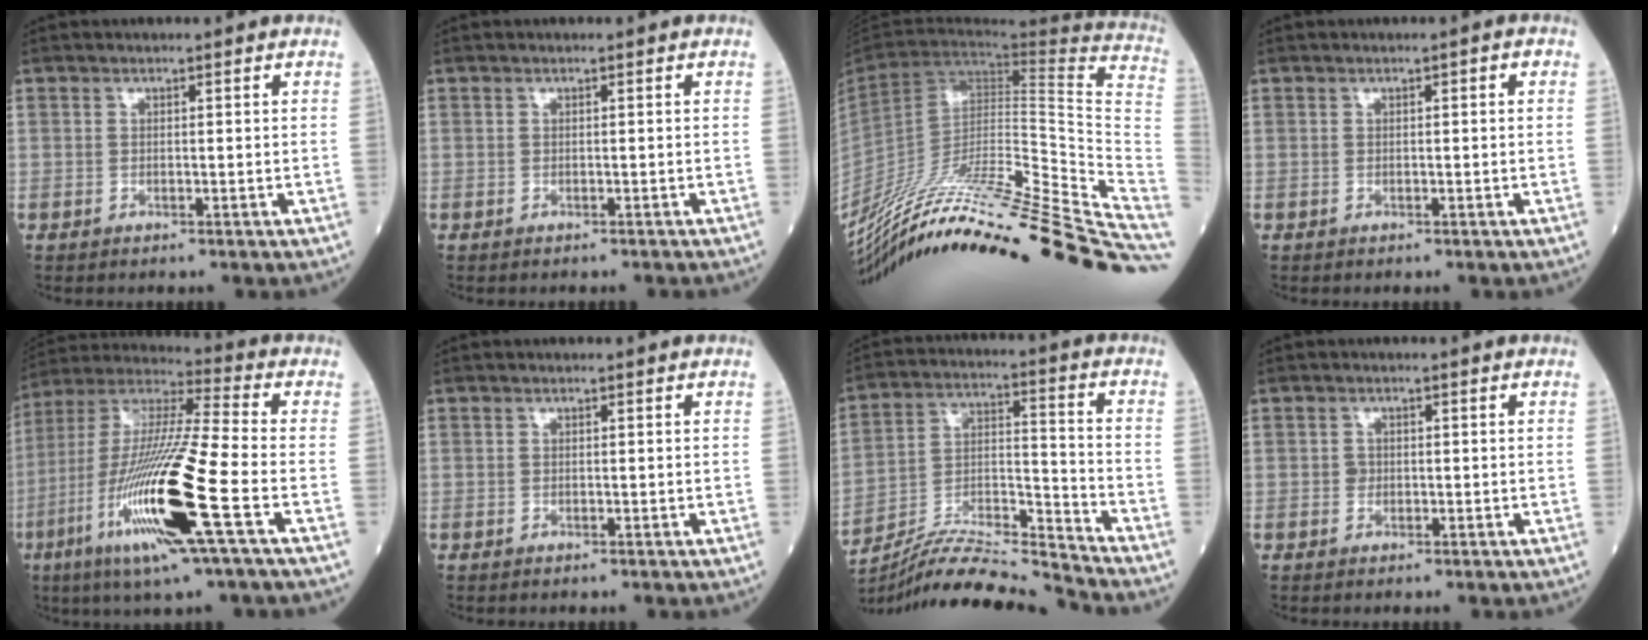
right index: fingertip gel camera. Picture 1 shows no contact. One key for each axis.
{"total": 1.1, "fx": -1.1, "fy": 0.0, "fz": 0.3, "tx": -0.002, "ty": -0.001, "tz": -0.014}
{"total": 40.2, "fx": -32.7, "fy": 0.3, "fz": 23.5, "tx": -0.250, "ty": -0.075, "tz": -0.485}
{"total": 0.8, "fx": 0.2, "fy": 0.2, "fz": 0.8, "tx": -0.012, "ty": 0.004, "tz": 0.001}
{"total": 20.7, "fx": -7.3, "fy": 0.6, "fz": 19.4, "tx": -0.412, "ty": -0.031, "tz": -0.145}
{"total": 0.0}
{"total": 15.1, "fx": -14.6, "fy": -1.6, "fz": 3.6, "tx": -0.063, "ty": 0.021, "tz": -0.268}
{"total": 0.9, "fx": -0.1, "fy": 0.9, "fz": 0.4, "tx": -0.006, "ty": 0.002, "tz": -0.001}